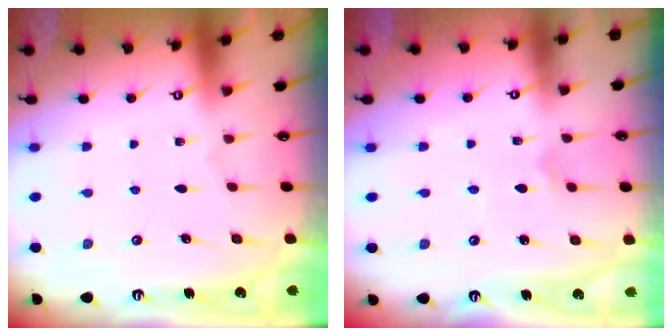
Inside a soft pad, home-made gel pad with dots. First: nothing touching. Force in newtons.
{"total": 2.5, "press": 2.5, "slide": 0.4}